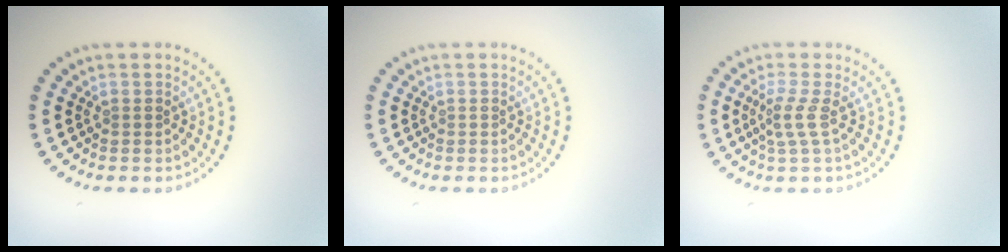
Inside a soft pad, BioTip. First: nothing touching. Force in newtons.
{"total": 0.0}
{"total": 2.1, "press": 1.4, "slide": 1.5}